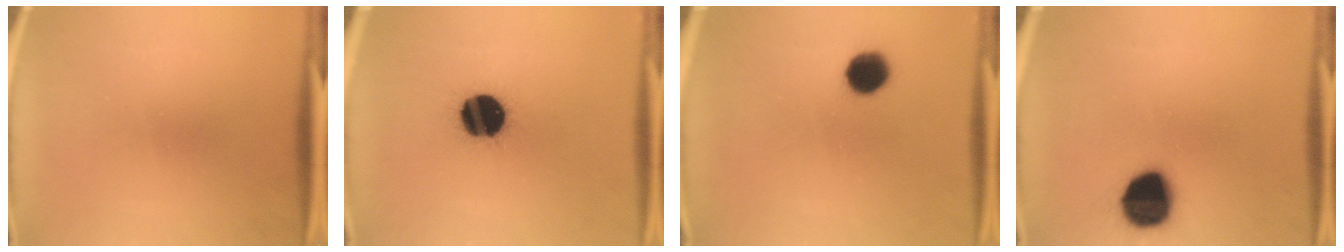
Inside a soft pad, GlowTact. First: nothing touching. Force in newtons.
{"total": 16.8}
{"total": 8.1}
{"total": 15.2}